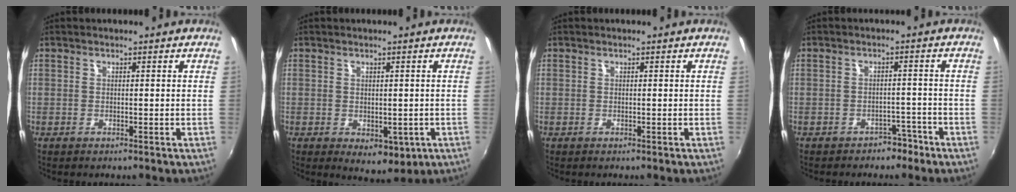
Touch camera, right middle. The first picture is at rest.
{"total": 5.1, "force": [-1.2, 3.3, 3.7], "torque": [-0.050, -0.013, -0.009]}
{"total": 0.0}
{"total": 3.6, "force": [-2.8, 2.2, 0.8], "torque": [-0.017, 0.008, -0.034]}